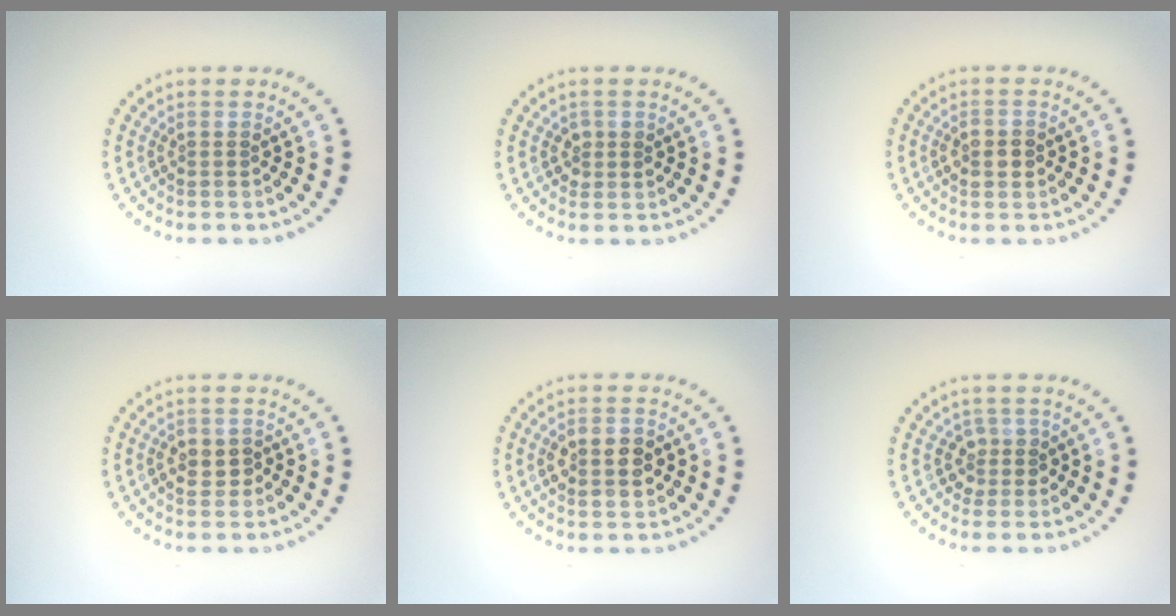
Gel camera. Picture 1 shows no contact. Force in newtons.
{"total": 1.2, "press": 1.2, "slide": 0.3}
{"total": 2.6, "press": 2.6, "slide": 0.1}
{"total": 2.2, "press": 2.2, "slide": 0.4}
{"total": 3.8, "press": 3.8, "slide": 0.2}
{"total": 1.8, "press": 1.4, "slide": 1.2}